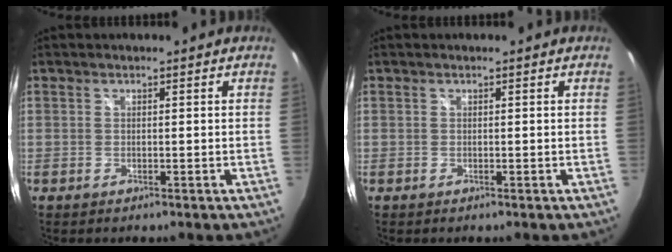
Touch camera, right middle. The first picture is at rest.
{"total": 0.0}